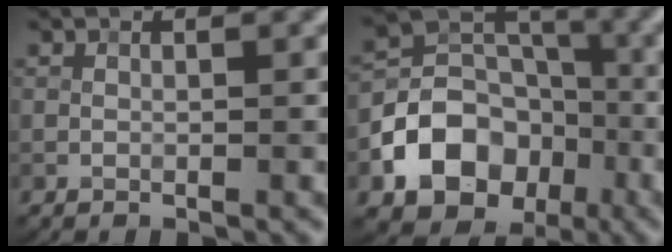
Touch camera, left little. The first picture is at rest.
{"total": 9.5, "force": [-3.8, 7.4, 4.5], "torque": [-0.056, 0.001, -0.086]}